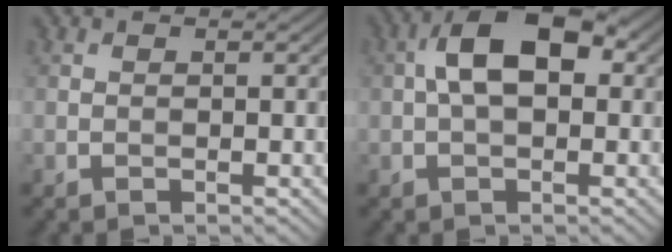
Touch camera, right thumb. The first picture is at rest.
{"total": 7.8, "force": [1.1, 4.2, 6.5], "torque": [-0.112, 0.019, 0.009]}